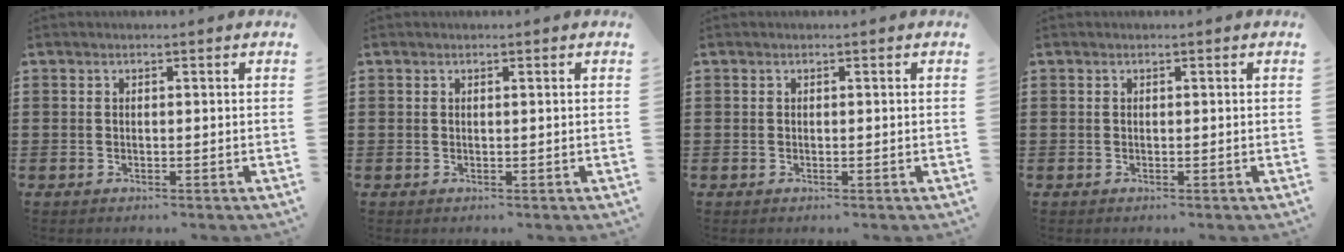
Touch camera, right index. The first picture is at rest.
{"total": 0.0}
{"total": 0.0}
{"total": 0.0}